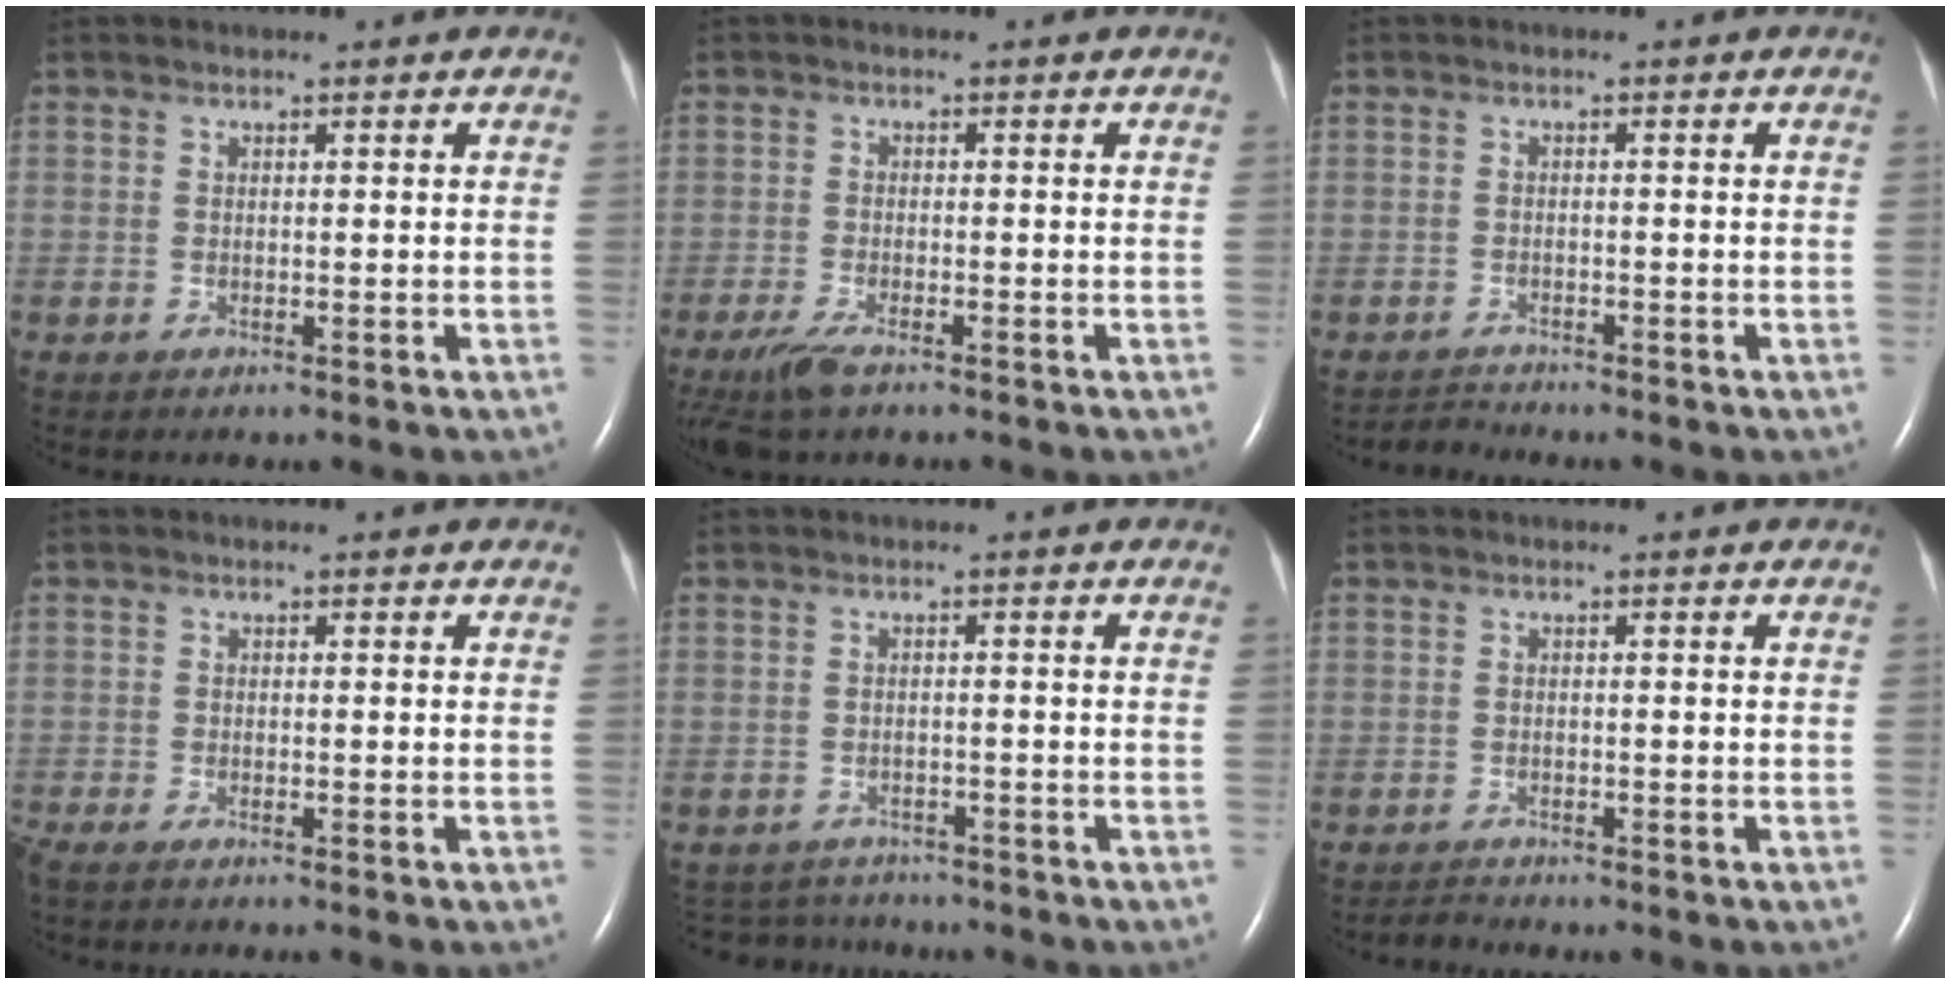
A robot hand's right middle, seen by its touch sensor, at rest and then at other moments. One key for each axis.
{"total": 5.4, "fx": -3.9, "fy": 1.2, "fz": 3.5, "tx": -0.079, "ty": -0.015, "tz": -0.069}
{"total": 1.8, "fx": -1.7, "fy": -0.1, "fz": -0.7, "tx": 0.011, "ty": -0.012, "tz": -0.029}
{"total": 2.6, "fx": -2.3, "fy": 0.2, "fz": 1.3, "tx": -0.027, "ty": -0.008, "tz": -0.042}
{"total": 5.4, "fx": -5.1, "fy": 1.6, "fz": -0.3, "tx": -0.002, "ty": 0.008, "tz": -0.072}
{"total": 1.2, "fx": -1.2, "fy": -0.1, "fz": -0.3, "tx": 0.001, "ty": -0.008, "tz": -0.020}